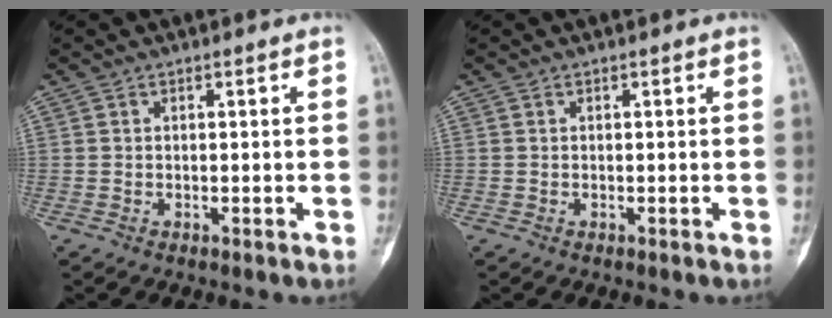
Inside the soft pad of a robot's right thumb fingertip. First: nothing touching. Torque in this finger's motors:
{"motor_torque": [0.35, 0.35, 0.06, -0.06, 0.01]}